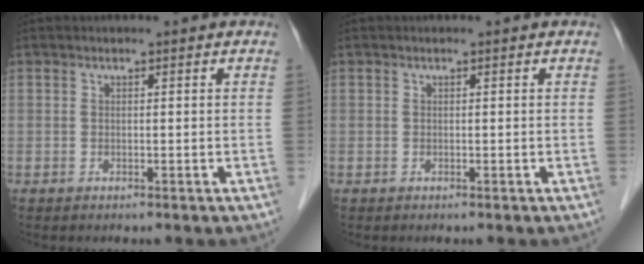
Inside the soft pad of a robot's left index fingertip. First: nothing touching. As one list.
[{"total": 0.0}]